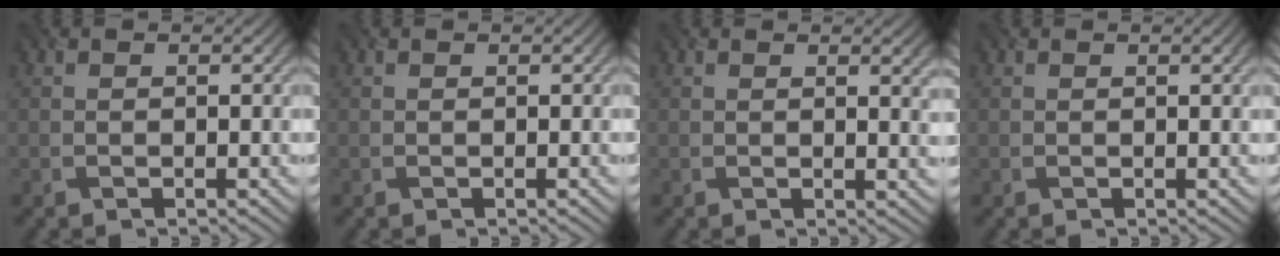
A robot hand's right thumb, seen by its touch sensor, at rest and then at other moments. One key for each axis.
{"total": 0.0}
{"total": 2.9, "fx": 1.5, "fy": 0.6, "fz": 2.4, "tx": -0.036, "ty": 0.002, "tz": 0.027}
{"total": 1.2, "fx": 0.7, "fy": 0.1, "fz": 1.0, "tx": -0.018, "ty": 0.003, "tz": 0.009}